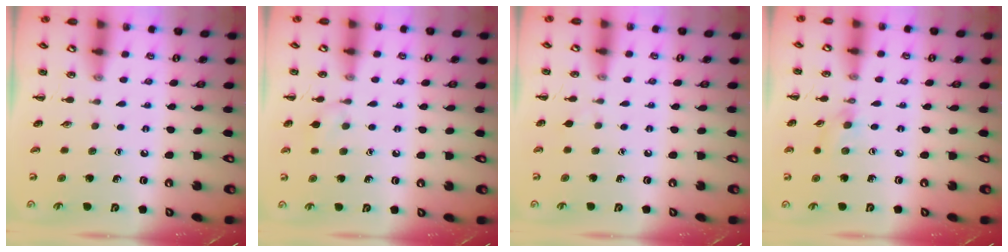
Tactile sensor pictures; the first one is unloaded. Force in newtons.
{"total": 6.5, "press": 6.1, "slide": 2.2}
{"total": 2.6, "press": 2.3, "slide": 1.1}
{"total": 3.4, "press": 3.1, "slide": 1.3}